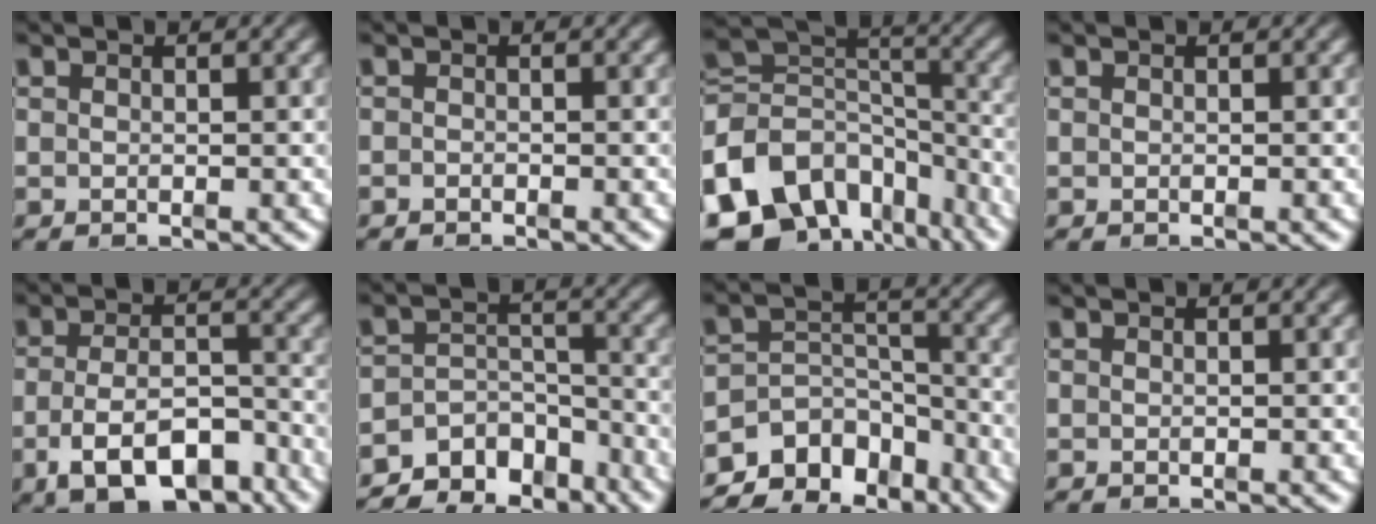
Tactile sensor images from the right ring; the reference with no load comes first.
{"total": 0.7, "force": [-0.6, -0.1, -0.1], "torque": [0.001, -0.008, -0.009]}
{"total": 13.5, "force": [-3.2, 10.5, 7.8], "torque": [-0.171, -0.047, -0.041]}
{"total": 0.0}
{"total": 7.7, "force": [-4.8, 3.9, 4.6], "torque": [-0.072, -0.028, -0.067]}
{"total": 8.7, "force": [-6.5, 4.9, 3.1], "torque": [-0.045, -0.022, -0.104]}
{"total": 10.1, "force": [-6.5, 6.6, 4.1], "torque": [-0.063, -0.029, -0.103]}
{"total": 0.0}